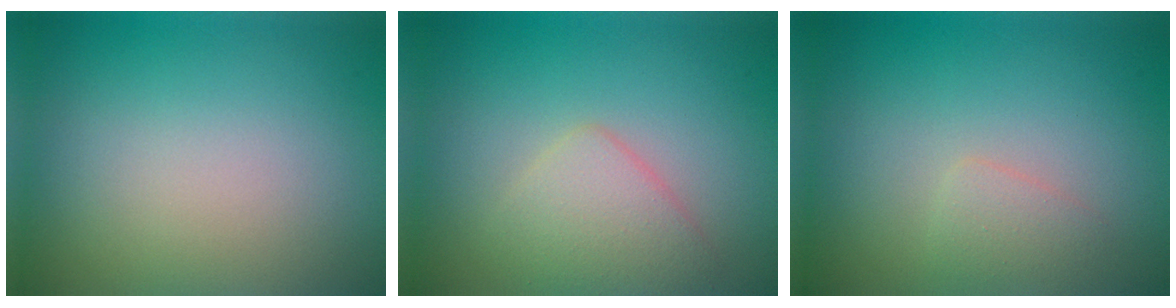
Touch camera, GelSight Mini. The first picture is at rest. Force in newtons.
{"total": 2.7, "press": 2.7, "slide": 0.2}
{"total": 1.2, "press": 1.2, "slide": 0.0}